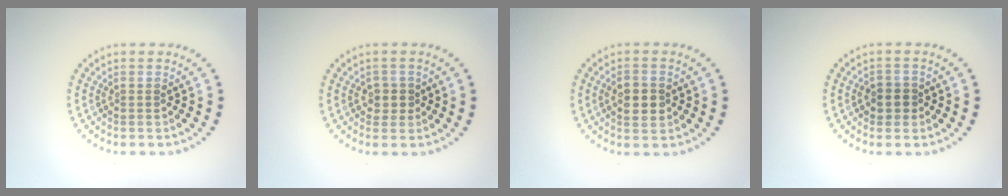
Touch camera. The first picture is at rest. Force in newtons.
{"total": 1.6, "press": 1.5, "slide": 0.6}
{"total": 2.8, "press": 2.8, "slide": 0.1}
{"total": 1.9, "press": 1.8, "slide": 0.6}